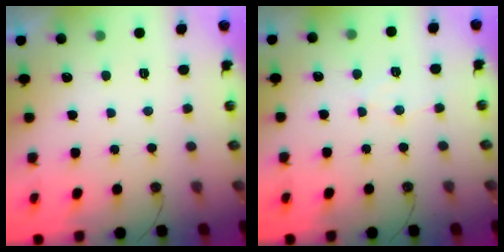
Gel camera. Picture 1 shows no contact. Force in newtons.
{"total": 6.0, "press": 6.0, "slide": 0.7}